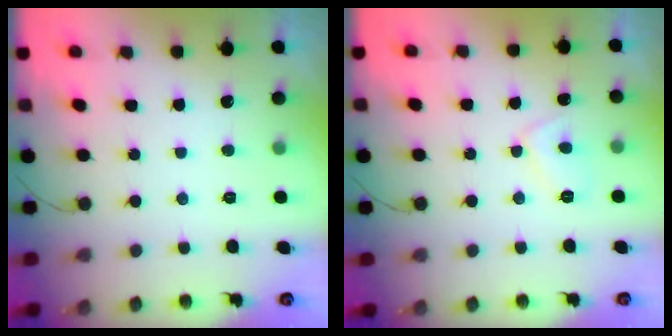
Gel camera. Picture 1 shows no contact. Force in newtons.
{"total": 5.5, "press": 5.5, "slide": 0.6}